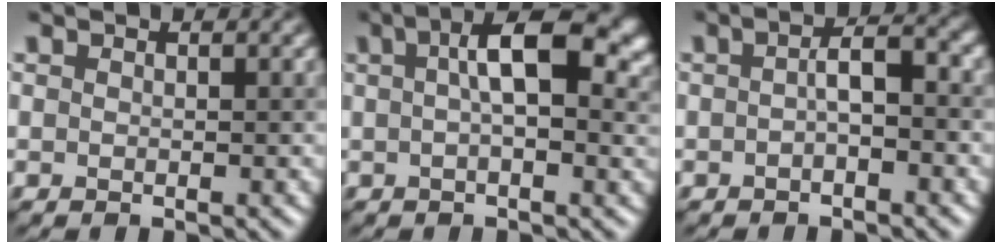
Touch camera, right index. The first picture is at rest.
{"total": 8.9, "force": [2.5, 3.4, 7.8], "torque": [-0.111, 0.011, 0.032]}
{"total": 2.6, "force": [-0.3, 0.7, 2.5], "torque": [-0.044, 0.008, -0.009]}